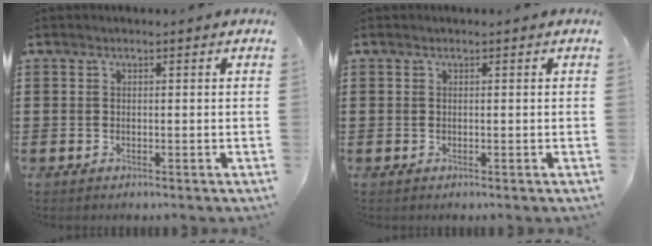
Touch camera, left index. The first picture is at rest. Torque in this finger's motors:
{"motor_torque": [1.05, -0.62, -0.11, -0.17]}